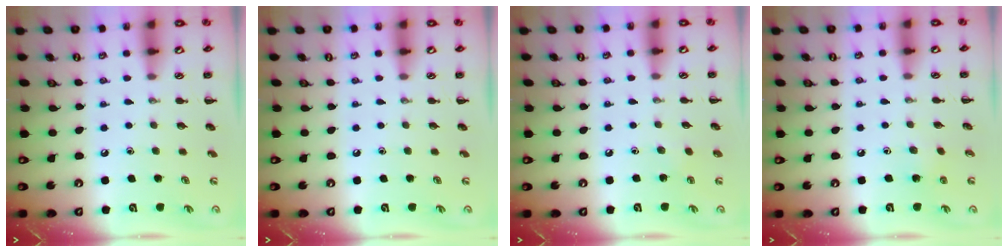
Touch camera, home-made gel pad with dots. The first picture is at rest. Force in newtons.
{"total": 0.0}
{"total": 4.7, "press": 4.5, "slide": 1.3}
{"total": 2.9, "press": 2.7, "slide": 1.0}